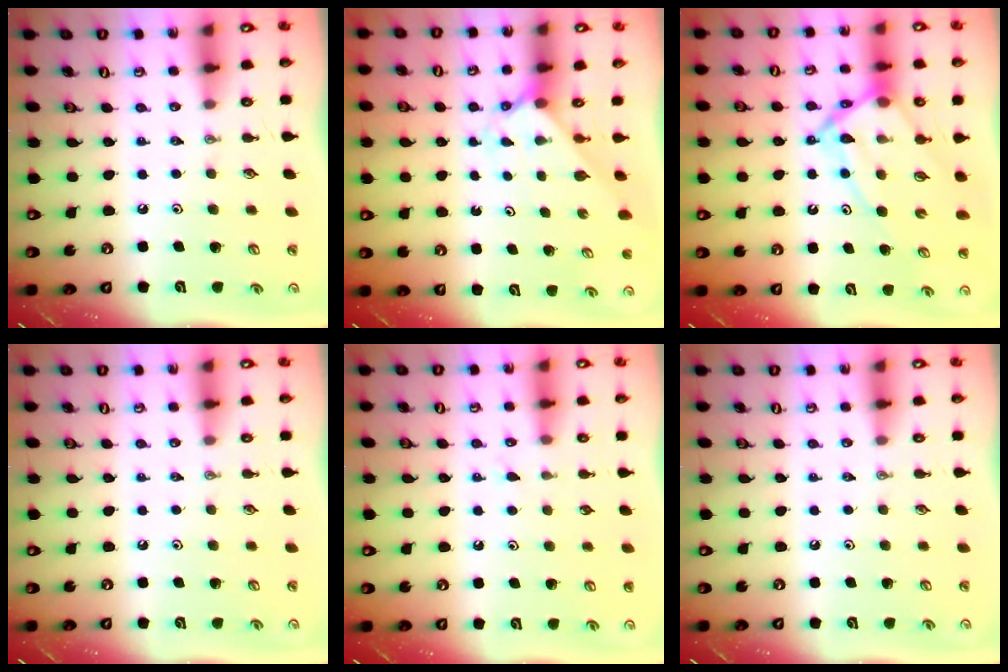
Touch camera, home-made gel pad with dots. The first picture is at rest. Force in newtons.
{"total": 2.3, "press": 2.3, "slide": 0.2}
{"total": 12.2, "press": 12.2, "slide": 0.7}
{"total": 0.0}
{"total": 5.7, "press": 5.6, "slide": 0.8}
{"total": 0.0}